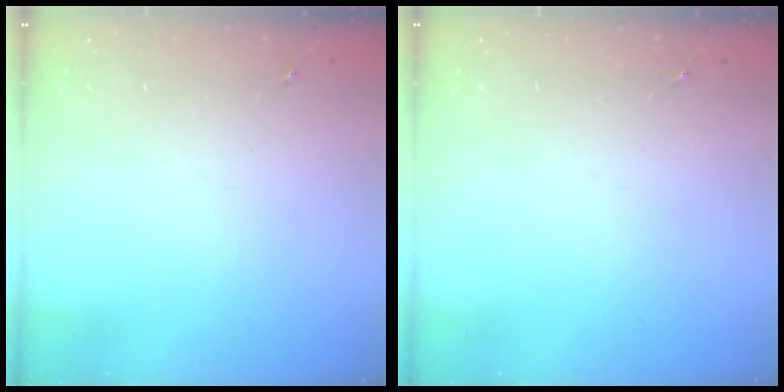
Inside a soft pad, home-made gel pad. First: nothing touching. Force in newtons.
{"total": 0.0}